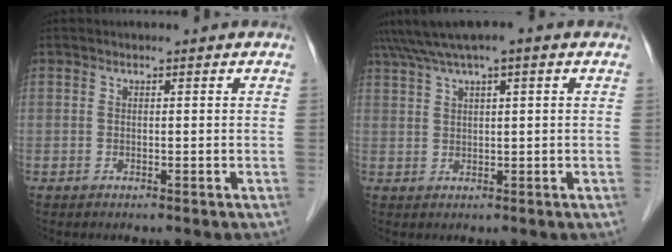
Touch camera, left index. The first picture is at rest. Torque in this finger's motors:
{"motor_torque": [-0.69, -1.14, -0.16, 0.21]}